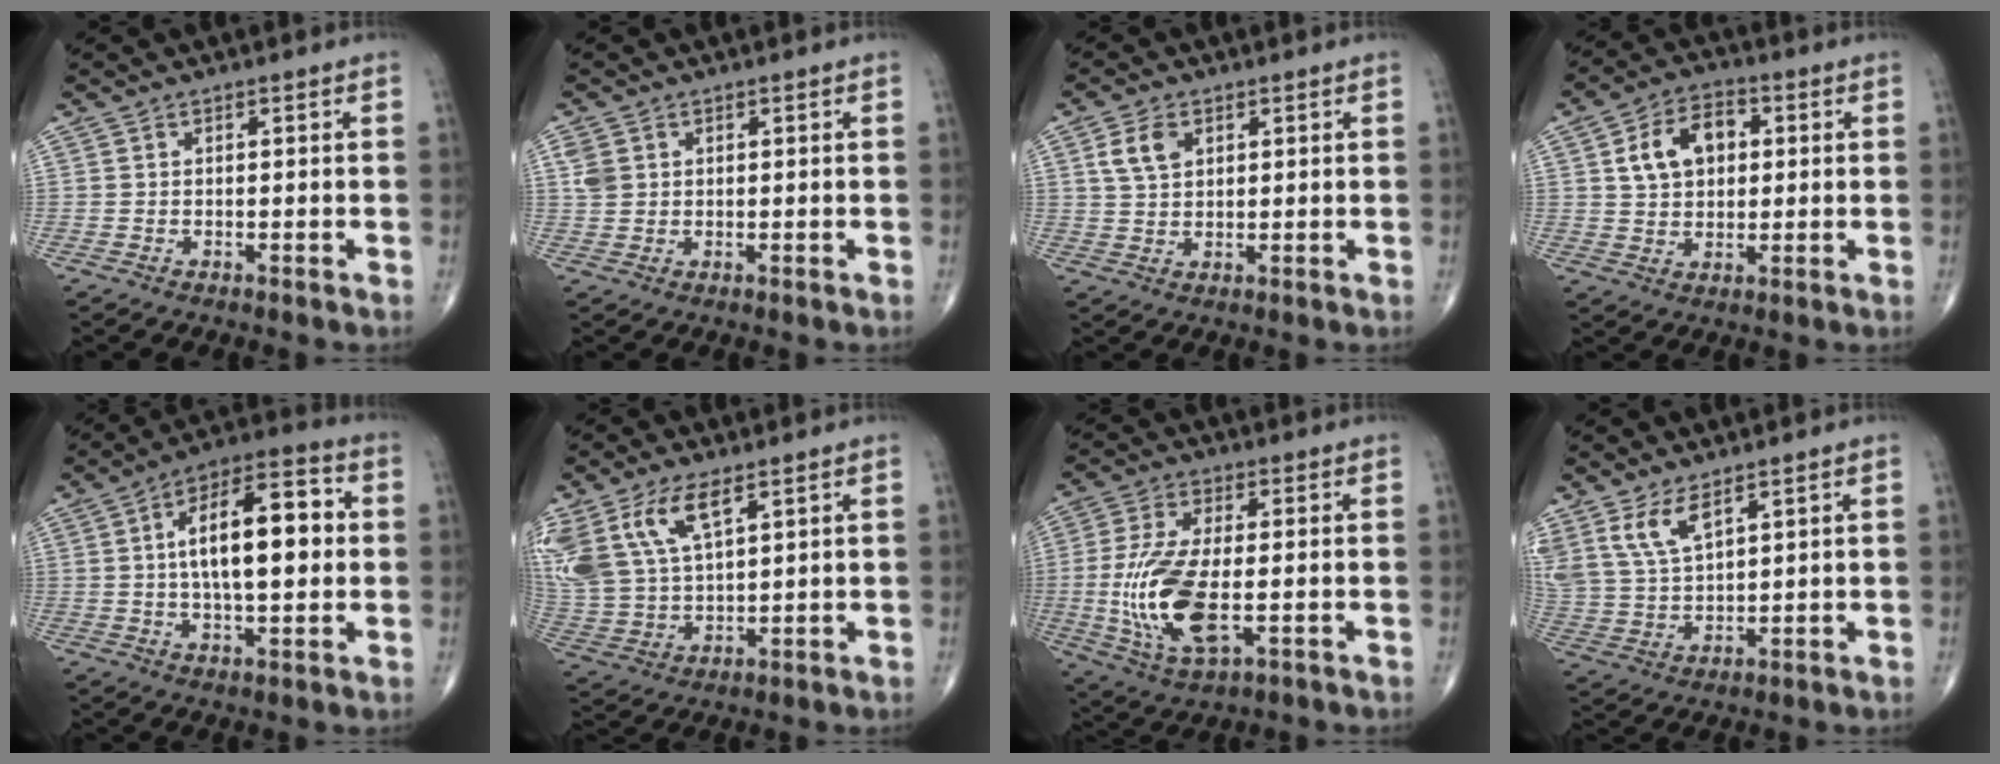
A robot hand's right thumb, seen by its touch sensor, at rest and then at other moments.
{"total": 3.0, "force": [0.9, 2.4, 1.5], "torque": [-0.026, 0.001, 0.023]}
{"total": 6.5, "force": [2.2, 4.5, 4.1], "torque": [-0.066, 0.000, 0.040]}
{"total": 10.0, "force": [2.3, 6.8, 6.9], "torque": [-0.098, 0.008, 0.037]}
{"total": 16.8, "force": [1.8, 7.1, 15.1], "torque": [-0.225, 0.022, 0.023]}
{"total": 15.7, "force": [7.9, 7.5, 11.3], "torque": [-0.248, -0.019, 0.165]}
{"total": 14.8, "force": [-2.1, 6.2, 13.3], "torque": [-0.282, -0.011, -0.033]}
{"total": 7.9, "force": [5.0, 3.2, 5.3], "torque": [-0.105, -0.020, 0.113]}